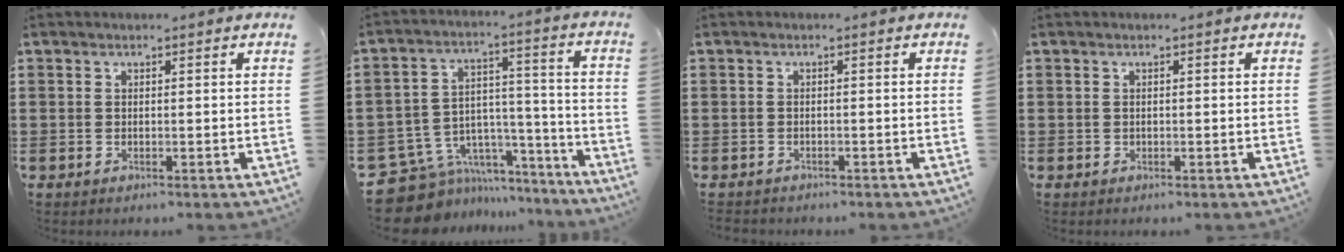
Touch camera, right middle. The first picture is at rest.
{"total": 9.3, "force": [-7.3, 5.3, 1.9], "torque": [-0.061, 0.012, -0.137]}
{"total": 0.8, "force": [-0.7, 0.2, -0.1], "torque": [0.001, 0.002, -0.017]}
{"total": 0.0}